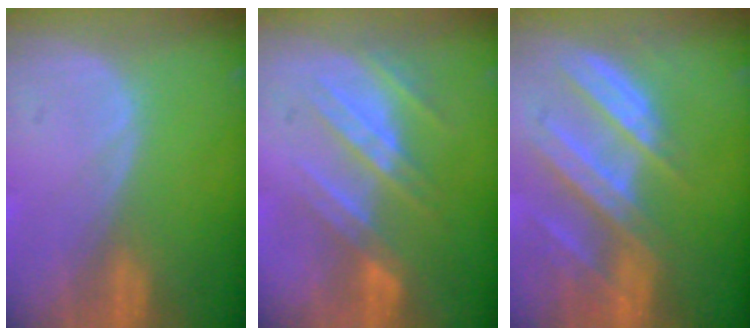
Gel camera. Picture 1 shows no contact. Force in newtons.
{"total": 7.8, "press": 7.4, "slide": 2.6}
{"total": 9.2, "press": 8.3, "slide": 4.0}